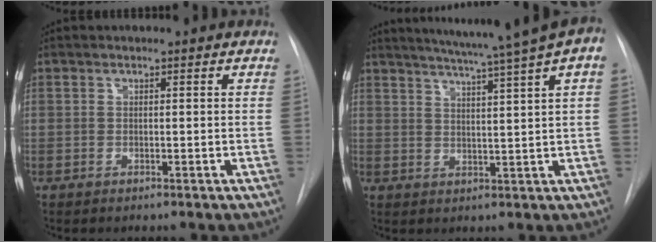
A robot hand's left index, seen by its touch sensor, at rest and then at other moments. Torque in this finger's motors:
{"motor_torque": [-0.31, -1.03, -0.76, 0.06]}